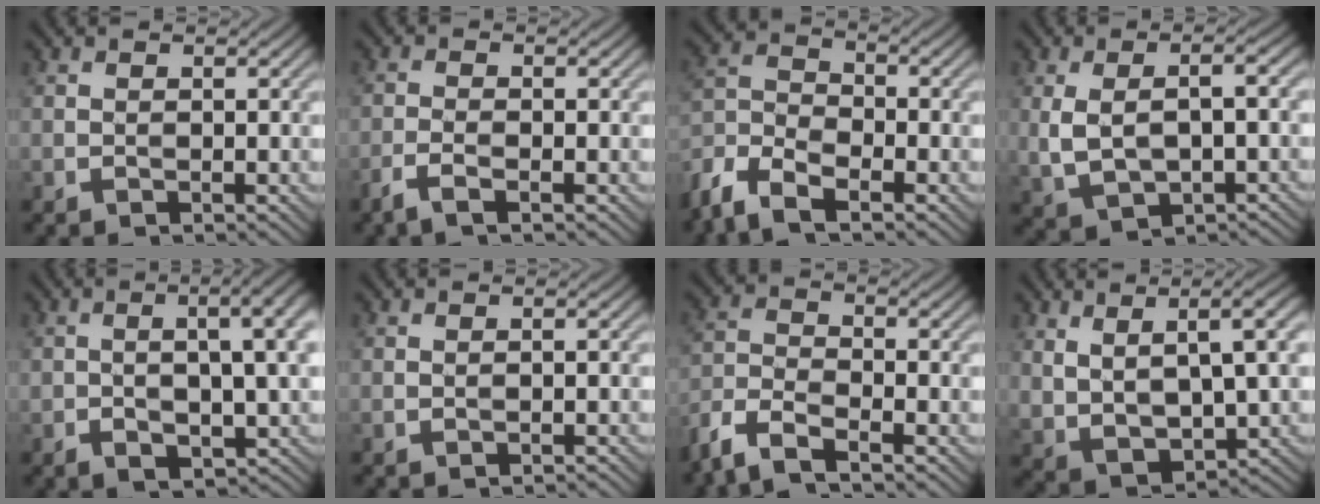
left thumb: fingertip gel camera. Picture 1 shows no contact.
{"total": 2.4, "force": [-1.6, 0.4, 1.8], "torque": [-0.040, -0.001, -0.041]}
{"total": 7.6, "force": [-5.6, 3.0, 4.1], "torque": [-0.095, -0.009, -0.135]}
{"total": 6.8, "force": [-0.1, 3.3, 5.9], "torque": [-0.126, -0.008, 0.003]}
{"total": 9.4, "force": [-0.3, 3.7, 8.6], "torque": [-0.129, 0.002, 0.000]}
{"total": 0.9, "force": [-0.5, 0.1, 0.7], "torque": [-0.010, 0.005, -0.011]}
{"total": 6.5, "force": [-5.1, 1.8, 3.6], "torque": [-0.082, -0.009, -0.118]}
{"total": 9.3, "force": [3.1, 3.8, 7.9], "torque": [-0.171, -0.007, 0.067]}